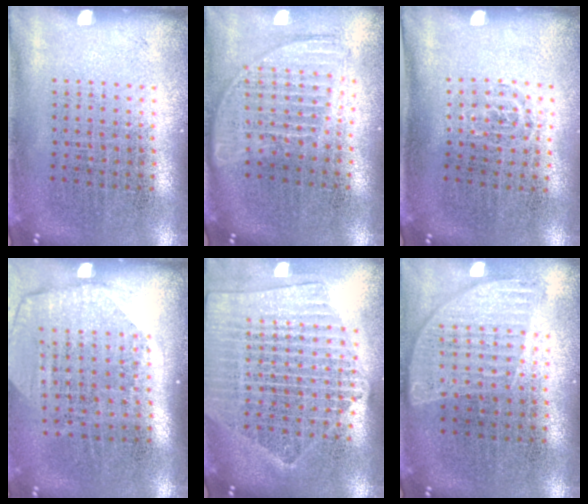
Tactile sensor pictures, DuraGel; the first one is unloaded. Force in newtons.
{"total": 1.7, "press": 1.4, "slide": 0.9}
{"total": 0.6, "press": 0.4, "slide": 0.4}
{"total": 1.9, "press": 1.6, "slide": 1.0}
{"total": 2.3, "press": 2.1, "slide": 1.1}
{"total": 0.9, "press": 0.9, "slide": 0.2}